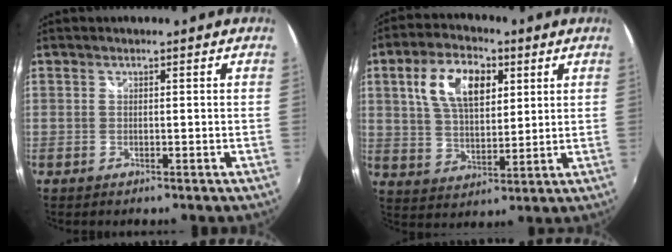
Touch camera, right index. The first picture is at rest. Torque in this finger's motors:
{"motor_torque": [0.40, 0.24, 0.31, 0.10]}